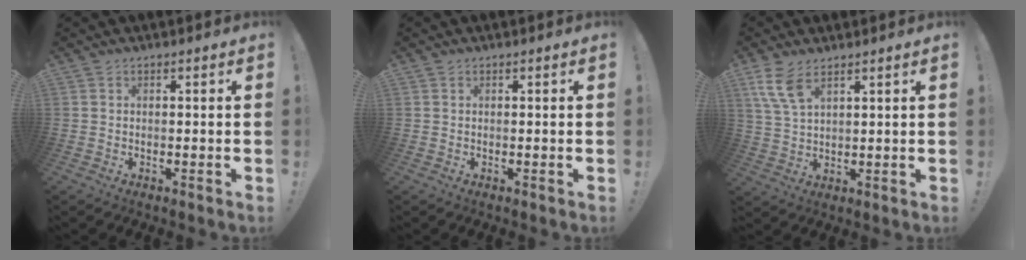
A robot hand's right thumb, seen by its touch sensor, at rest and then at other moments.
{"total": 0.0}
{"total": 8.1, "force": [5.0, 3.9, 5.0], "torque": [-0.104, -0.020, 0.098]}